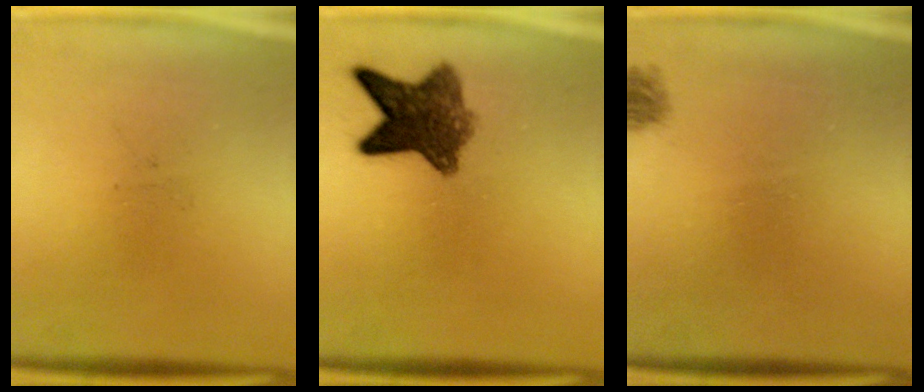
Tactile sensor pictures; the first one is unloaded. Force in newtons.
{"total": 8.5}
{"total": 1.0}